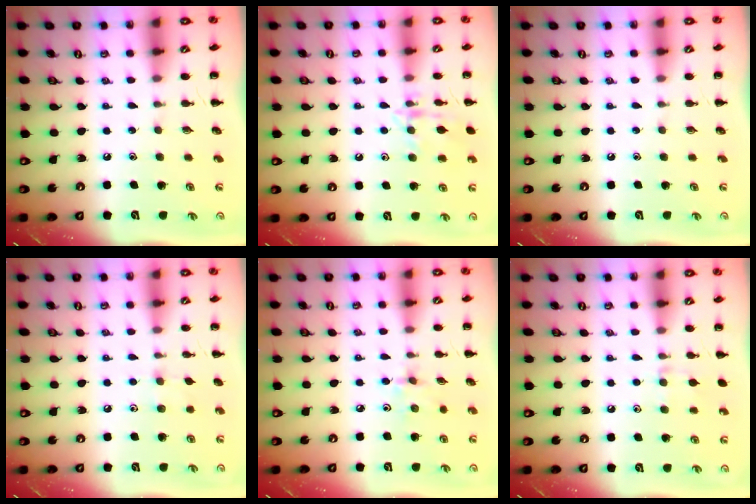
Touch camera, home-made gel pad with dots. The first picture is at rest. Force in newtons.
{"total": 11.4, "press": 11.4, "slide": 0.7}
{"total": 0.0}
{"total": 5.3, "press": 4.9, "slide": 1.8}
{"total": 3.0, "press": 2.8, "slide": 0.9}
{"total": 7.4, "press": 6.9, "slide": 2.5}